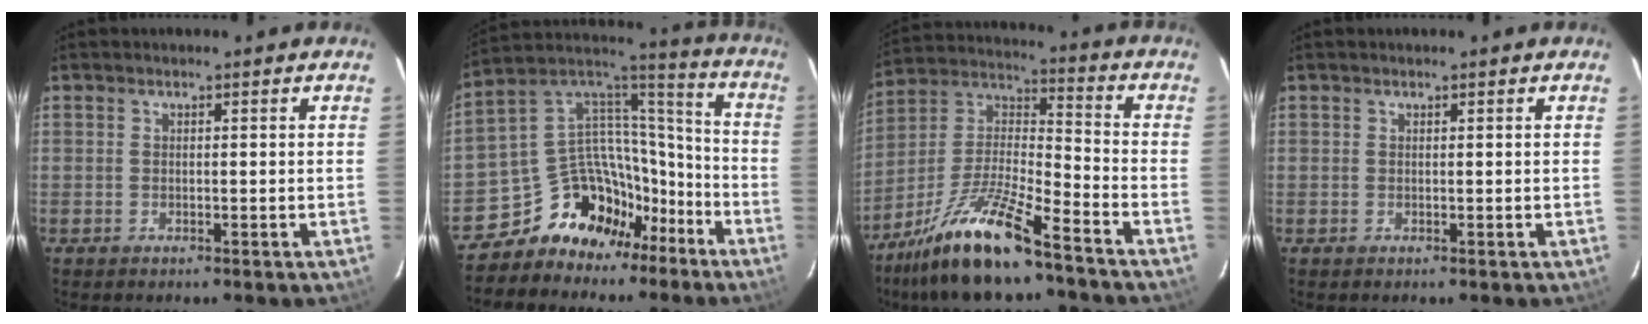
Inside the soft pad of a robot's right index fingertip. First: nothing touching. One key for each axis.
{"total": 15.9, "fx": -11.5, "fy": 9.9, "fz": 4.6, "tx": -0.090, "ty": 0.072, "tz": -0.185}
{"total": 16.5, "fx": -11.9, "fy": 2.8, "fz": 11.1, "tx": -0.230, "ty": 0.002, "tz": -0.225}
{"total": 0.0}